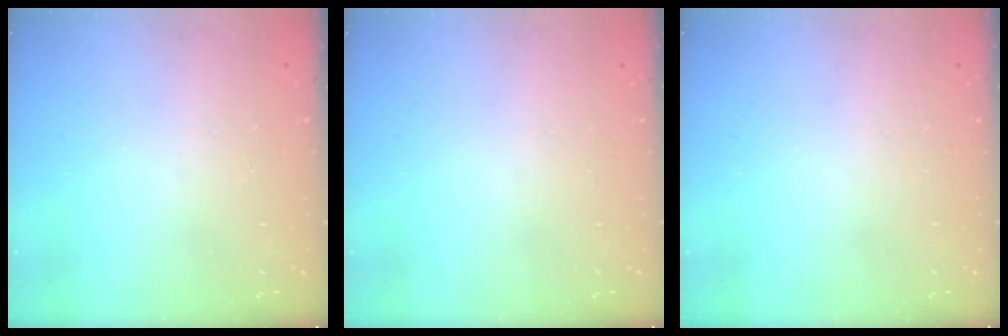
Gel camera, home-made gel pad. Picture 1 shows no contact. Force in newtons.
{"total": 0.0}
{"total": 0.0}